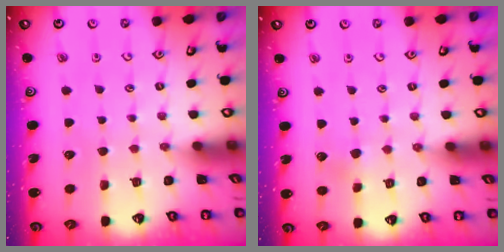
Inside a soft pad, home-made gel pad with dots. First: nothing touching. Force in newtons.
{"total": 2.1, "press": 2.0, "slide": 0.6}